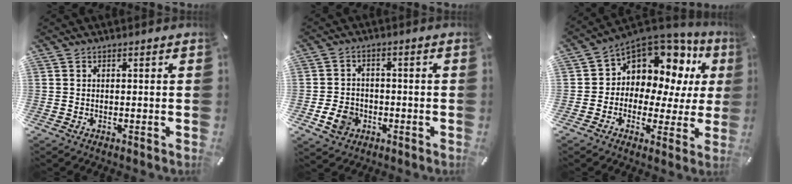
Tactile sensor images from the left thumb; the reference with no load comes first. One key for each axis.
{"total": 6.1, "fx": -2.1, "fy": 5.0, "fz": 2.7, "tx": -0.055, "ty": 0.003, "tz": -0.039}
{"total": 9.3, "fx": 4.9, "fy": 7.3, "fz": 3.1, "tx": -0.048, "ty": -0.060, "tz": 0.090}